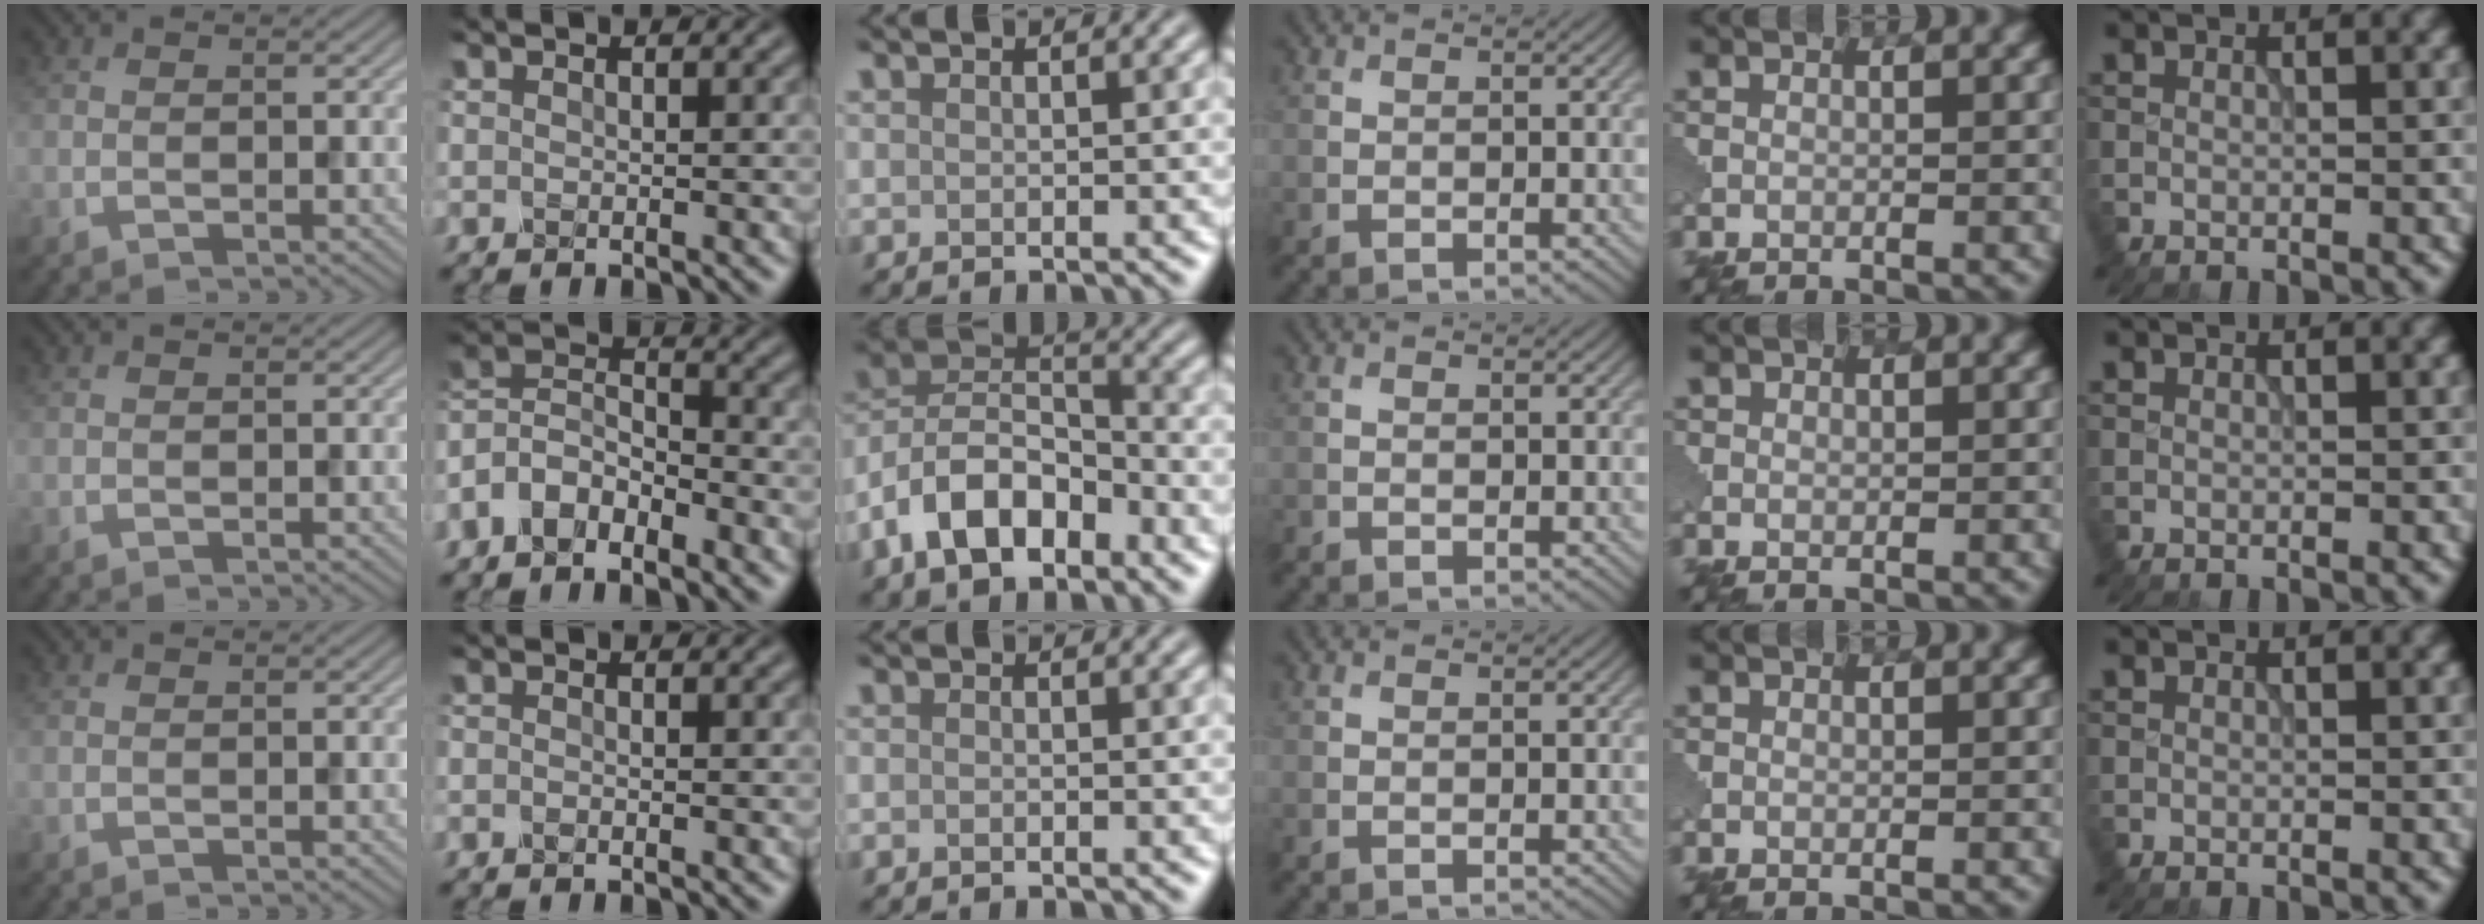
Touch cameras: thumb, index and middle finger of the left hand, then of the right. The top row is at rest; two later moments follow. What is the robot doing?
{"motion": "insert", "object": "pin"}